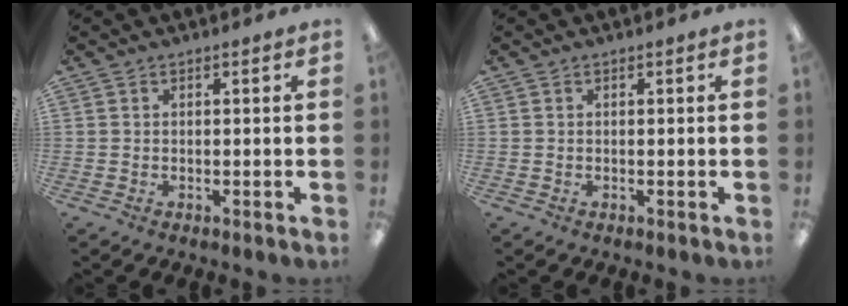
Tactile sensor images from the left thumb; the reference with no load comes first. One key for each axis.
{"total": 0.0}